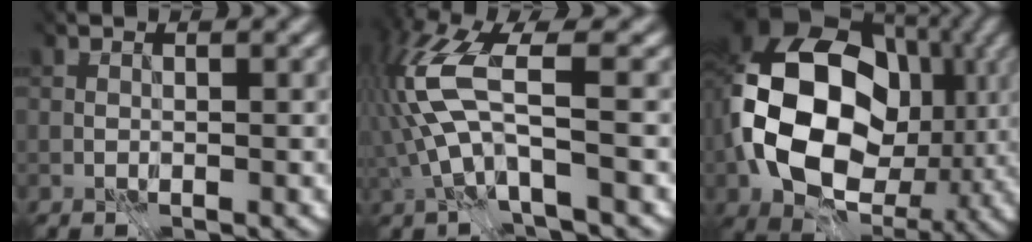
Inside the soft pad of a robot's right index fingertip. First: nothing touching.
{"total": 6.1, "force": [-2.2, 0.6, 5.7], "torque": [-0.156, -0.001, -0.023]}
{"total": 15.0, "force": [-2.0, 11.3, 9.7], "torque": [-0.199, -0.040, 0.000]}